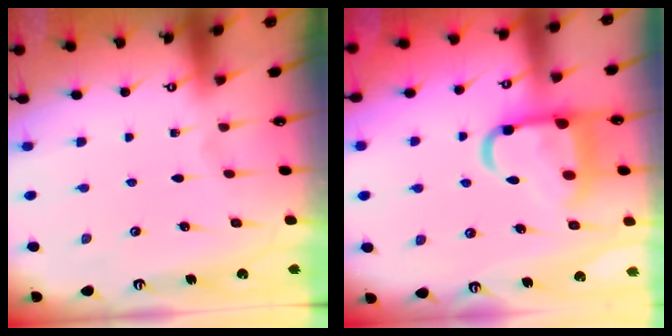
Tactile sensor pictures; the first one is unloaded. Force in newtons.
{"total": 13.4, "press": 13.3, "slide": 1.7}